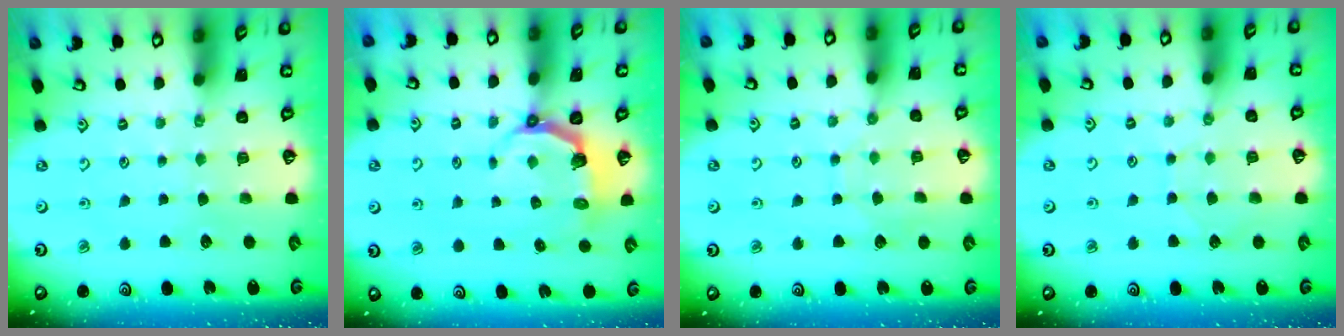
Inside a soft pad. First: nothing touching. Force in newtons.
{"total": 4.6, "press": 3.0, "slide": 3.4}
{"total": 6.8, "press": 6.7, "slide": 0.6}
{"total": 5.7, "press": 5.7, "slide": 0.5}